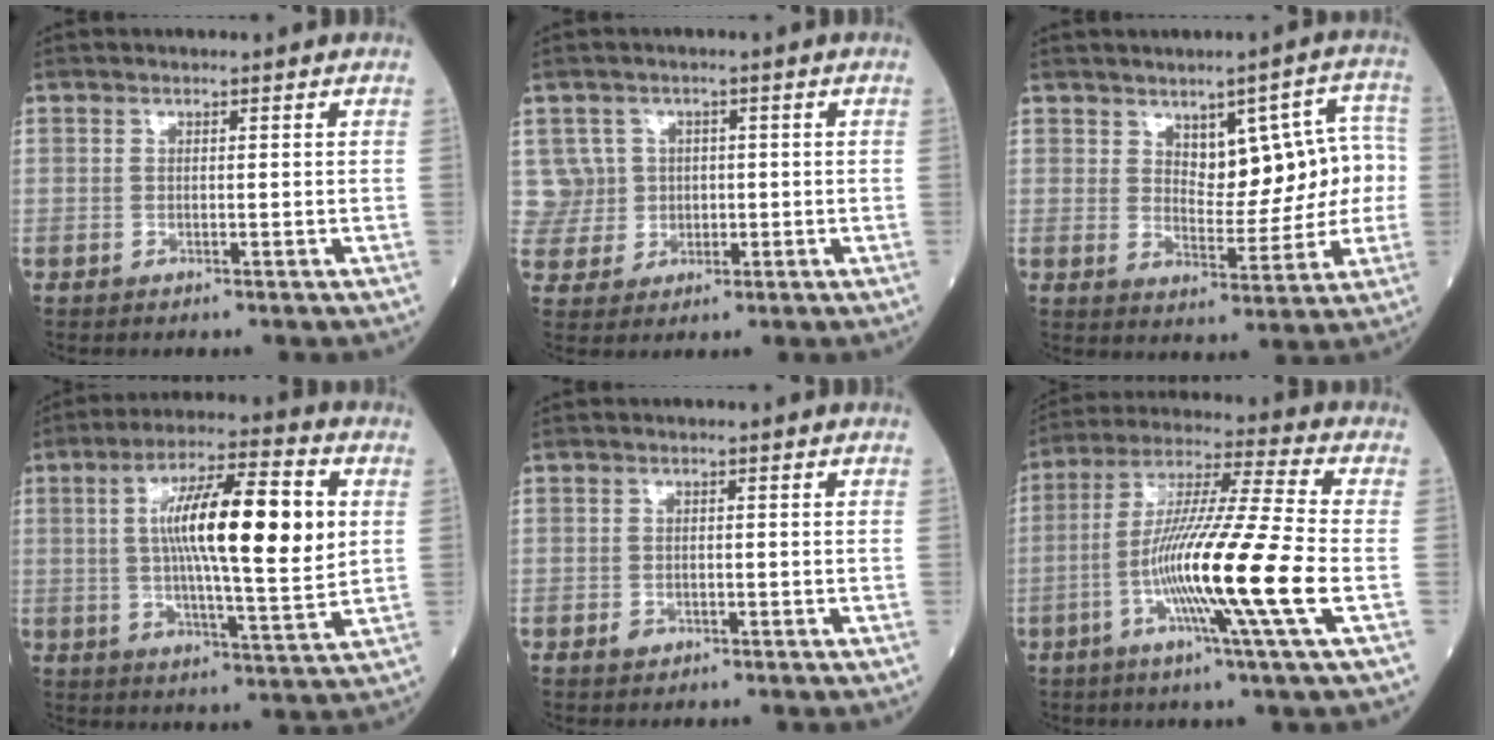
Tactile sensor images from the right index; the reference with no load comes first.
{"total": 5.8, "force": [1.3, 5.6, -0.3], "torque": [0.014, 0.024, 0.033]}
{"total": 10.0, "force": [2.0, 4.8, 8.6], "torque": [-0.099, 0.033, 0.037]}
{"total": 17.3, "force": [3.0, 2.4, 16.8], "torque": [-0.286, 0.013, 0.042]}
{"total": 1.1, "force": [-0.6, 0.8, 0.5], "torque": [-0.006, 0.002, -0.006]}
{"total": 16.6, "force": [-4.4, -1.9, 15.9], "torque": [-0.295, -0.015, -0.093]}